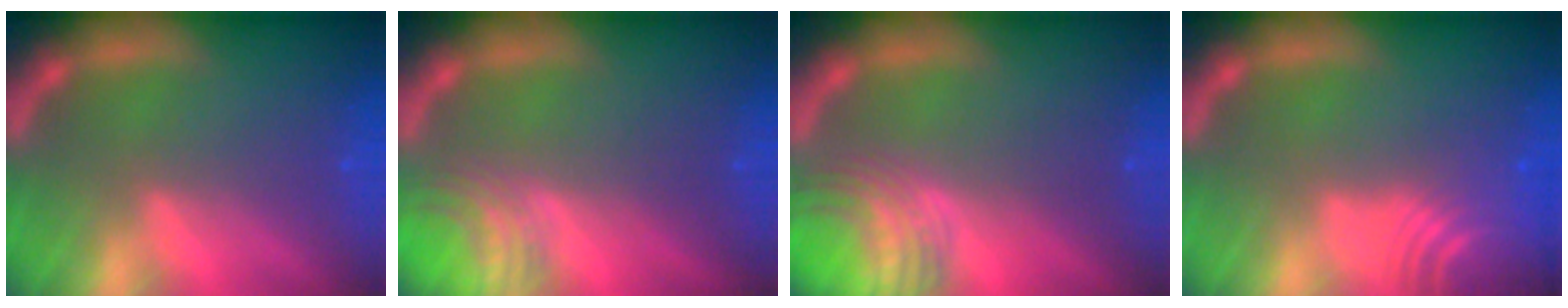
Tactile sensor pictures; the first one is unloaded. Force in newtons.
{"total": 3.4}
{"total": 6.1}
{"total": 10.1}